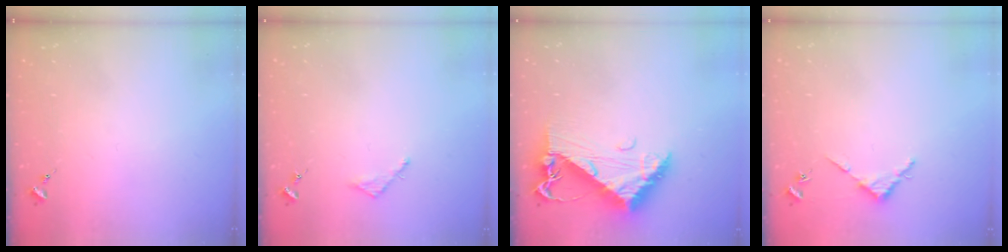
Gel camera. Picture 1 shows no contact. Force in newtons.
{"total": 2.5, "press": 2.5, "slide": 0.2}
{"total": 11.4, "press": 11.3, "slide": 1.4}
{"total": 3.1, "press": 3.1, "slide": 0.3}